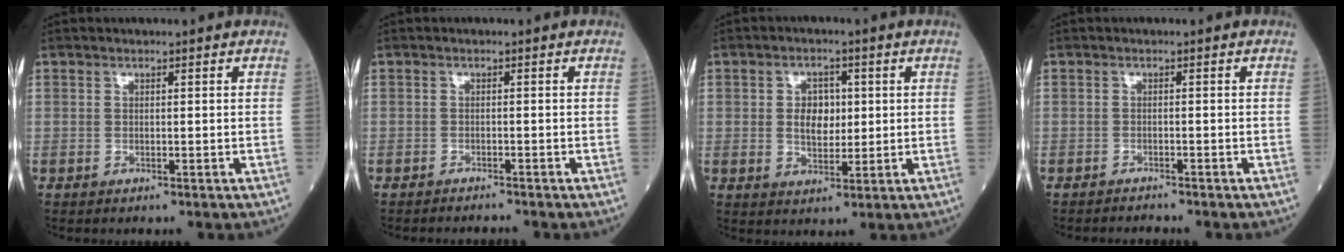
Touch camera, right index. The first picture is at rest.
{"total": 1.7, "force": [-1.6, -0.5, -0.1], "torque": [-0.003, -0.009, -0.023]}
{"total": 5.0, "force": [0.8, 3.3, 3.7], "torque": [-0.061, 0.007, 0.020]}
{"total": 1.4, "force": [-1.3, -0.4, -0.2], "torque": [-0.003, -0.009, -0.020]}